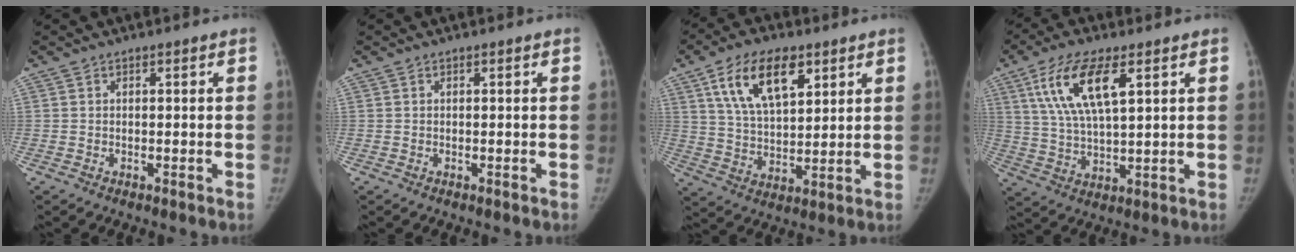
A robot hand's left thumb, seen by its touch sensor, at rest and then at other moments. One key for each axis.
{"total": 0.0}
{"total": 14.0, "fx": 6.8, "fy": 7.0, "fz": 10.1, "tx": -0.155, "ty": -0.020, "tz": 0.128}
{"total": 12.8, "fx": 5.4, "fy": 4.6, "fz": 10.7, "tx": -0.210, "ty": -0.012, "tz": 0.104}